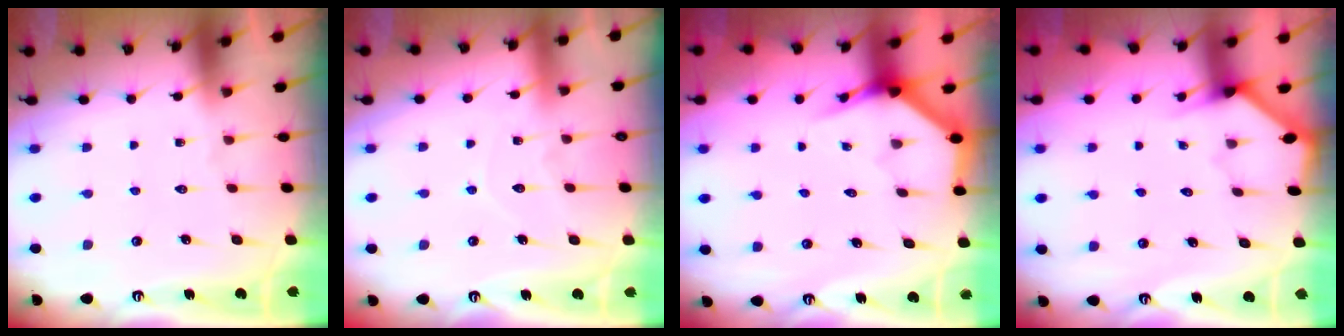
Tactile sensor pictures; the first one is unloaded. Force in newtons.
{"total": 5.8, "press": 5.7, "slide": 0.6}
{"total": 4.0, "press": 4.0, "slide": 0.2}
{"total": 2.4, "press": 2.3, "slide": 0.3}